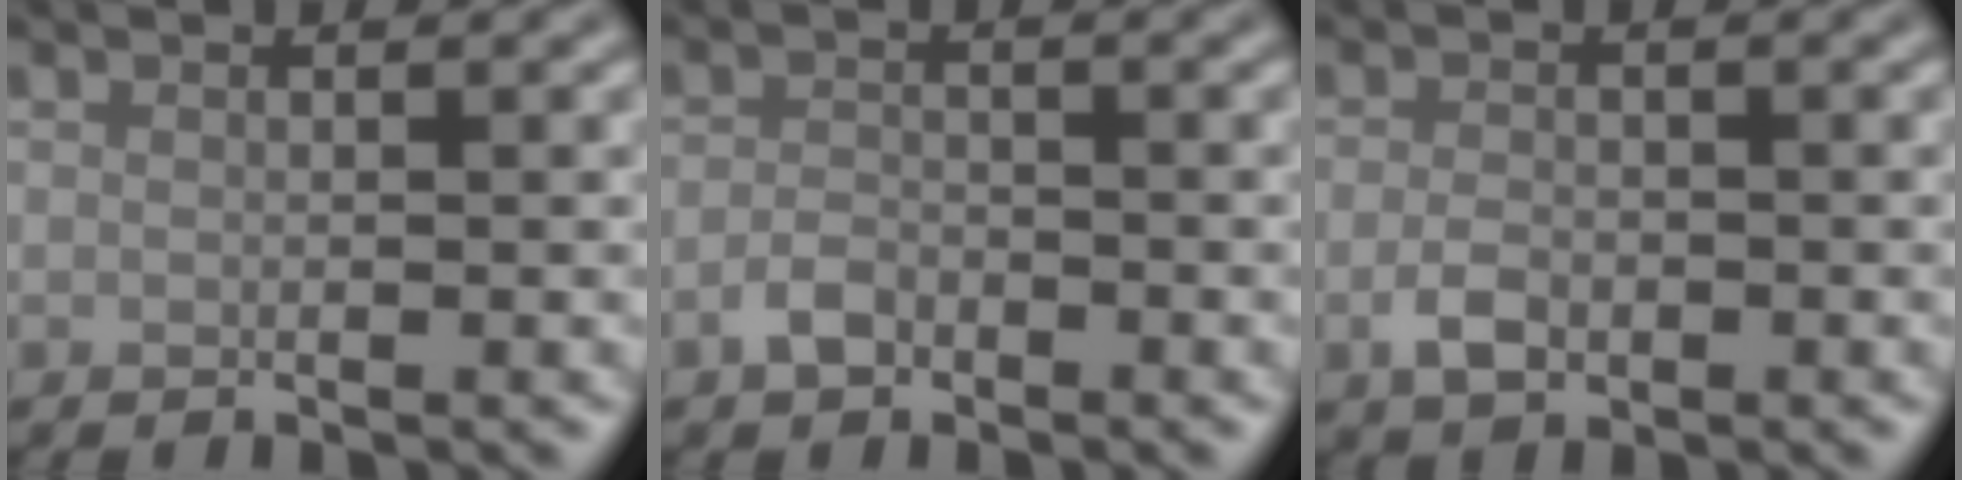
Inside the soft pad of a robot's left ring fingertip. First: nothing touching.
{"total": 1.8, "force": [-1.1, 1.0, 0.9], "torque": [-0.017, 0.003, -0.026]}
{"total": 2.2, "force": [-0.7, 1.4, 1.5], "torque": [-0.032, -0.001, -0.017]}